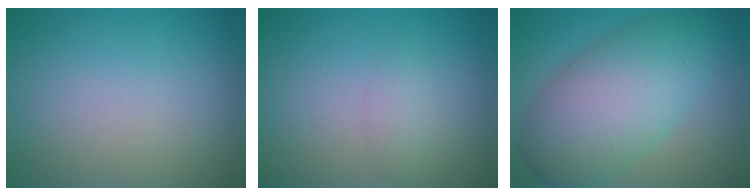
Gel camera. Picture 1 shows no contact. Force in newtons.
{"total": 1.2, "press": 1.2, "slide": 0.0}
{"total": 8.6, "press": 8.6, "slide": 0.1}